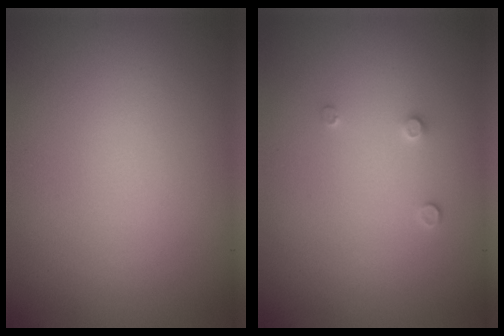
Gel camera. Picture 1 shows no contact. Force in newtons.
{"total": 0.8, "press": 0.8, "slide": 0.0}